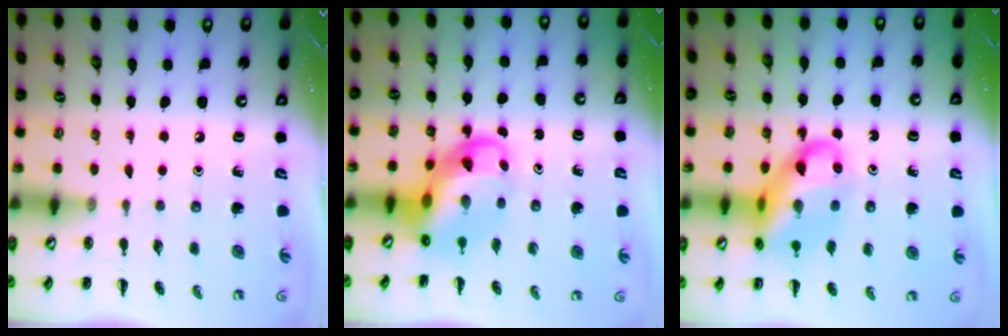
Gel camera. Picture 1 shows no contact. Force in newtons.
{"total": 7.6, "press": 7.3, "slide": 2.1}
{"total": 17.5, "press": 17.2, "slide": 3.4}